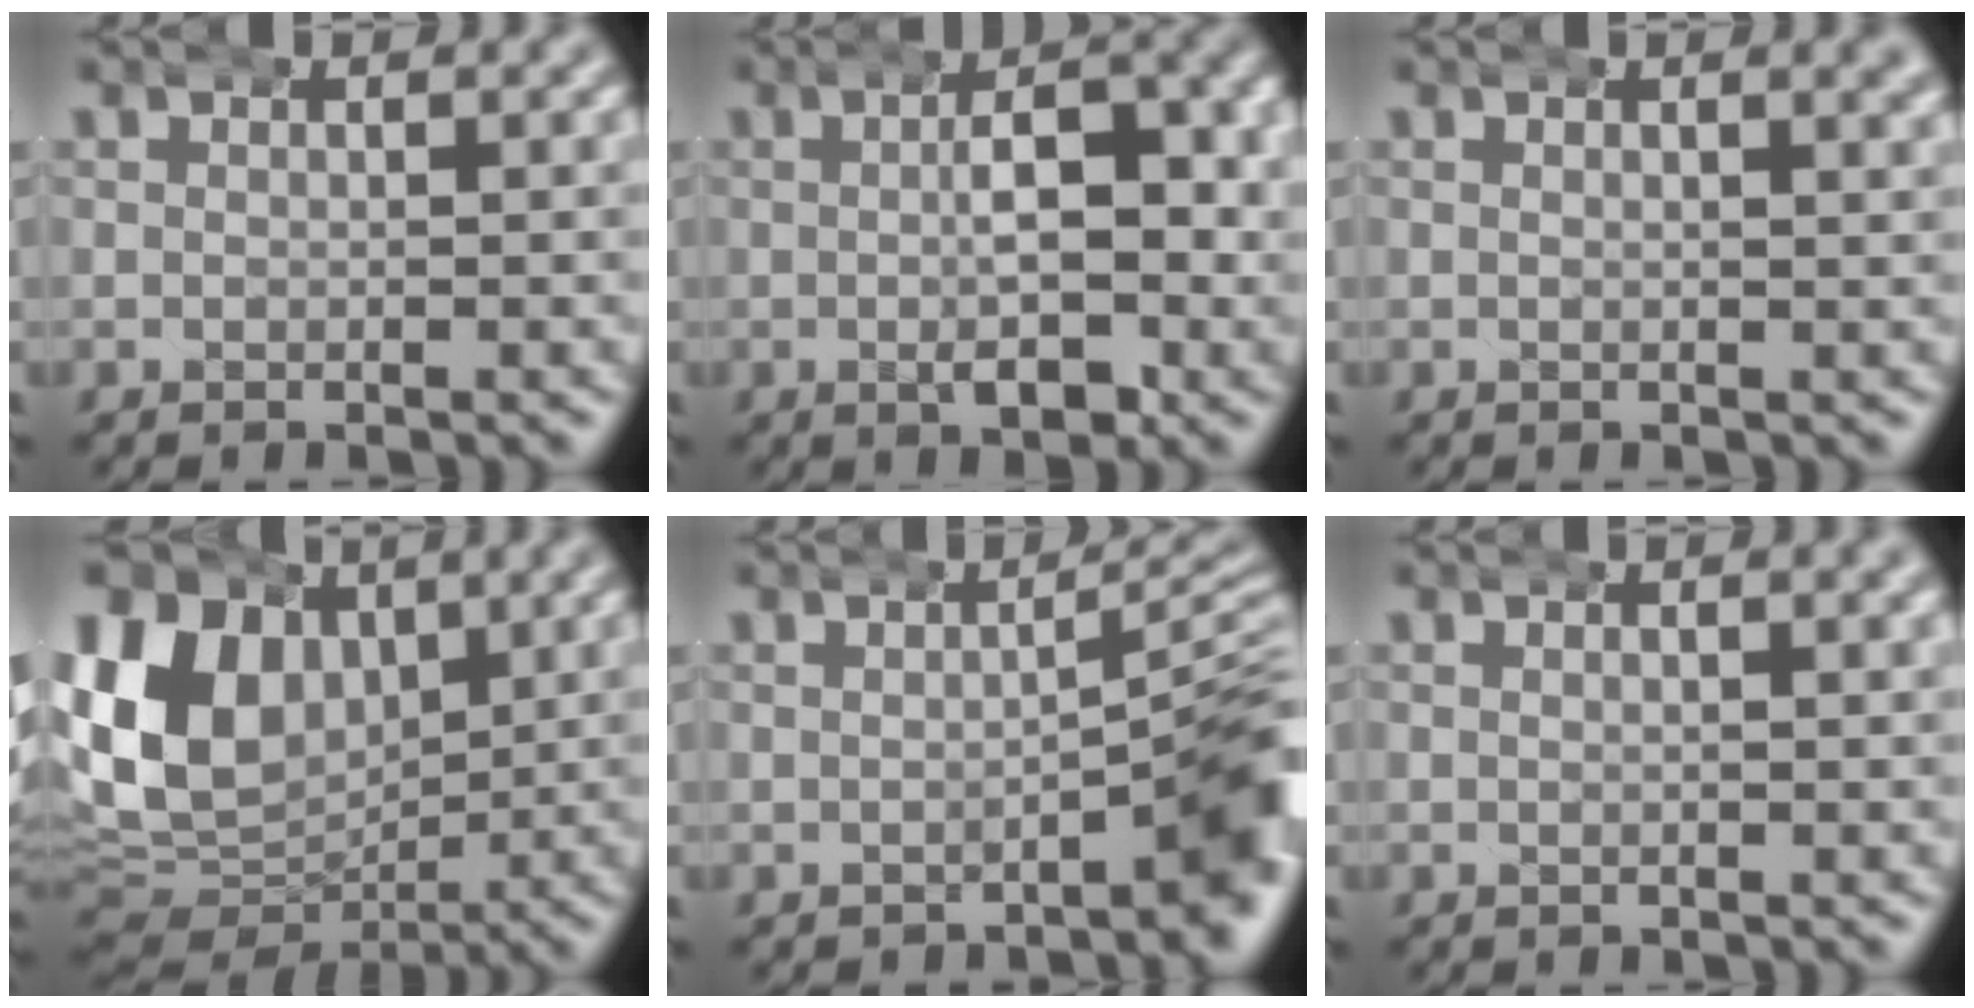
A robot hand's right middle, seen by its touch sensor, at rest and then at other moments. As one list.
[{"total": 7.7, "force": [-0.2, 3.5, 6.9], "torque": [-0.089, 0.006, -0.006]}, {"total": 1.3, "force": [0.7, 0.1, 1.1], "torque": [-0.011, 0.007, 0.007]}, {"total": 15.0, "force": [1.1, 12.5, 8.2], "torque": [-0.176, -0.022, 0.022]}, {"total": 6.4, "force": [-0.7, 3.1, 5.6], "torque": [-0.053, 0.010, -0.018]}, {"total": 0.9, "force": [0.3, -0.1, 0.8], "torque": [-0.006, 0.008, 0.004]}]